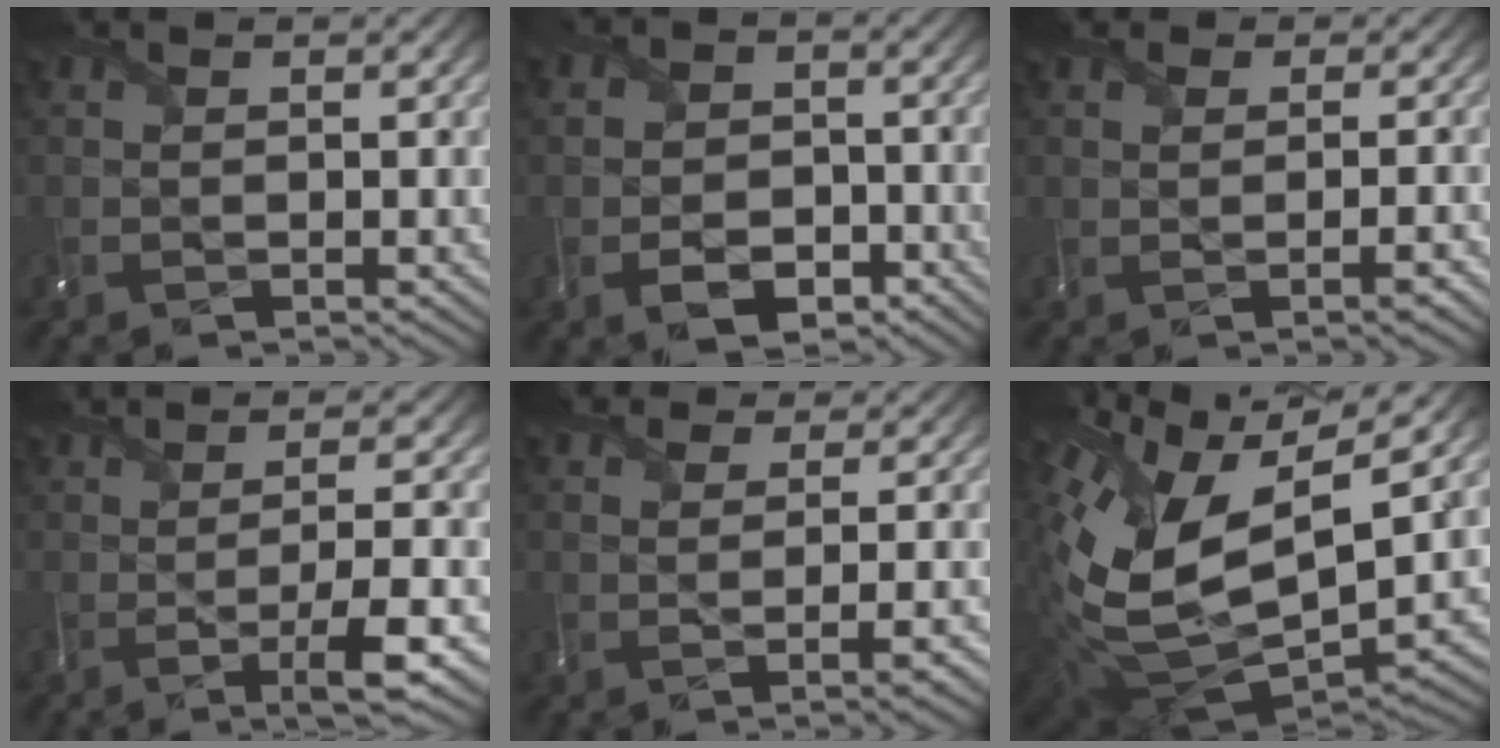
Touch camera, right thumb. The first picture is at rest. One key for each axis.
{"total": 5.7, "fx": -3.4, "fy": 3.9, "fz": 2.5, "tx": -0.025, "ty": -0.013, "tz": -0.072}
{"total": 2.2, "fx": 0.5, "fy": 0.9, "fz": 2.0, "tx": -0.026, "ty": 0.012, "tz": -0.012}
{"total": 6.0, "fx": -1.3, "fy": 0.2, "fz": 5.9, "tx": -0.089, "ty": 0.012, "tz": -0.023}
{"total": 5.3, "fx": 2.8, "fy": 1.5, "fz": 4.2, "tx": -0.053, "ty": 0.024, "tz": 0.020}
{"total": 15.6, "fx": 1.9, "fy": 9.1, "fz": 12.5, "tx": -0.293, "ty": -0.024, "tz": 0.043}